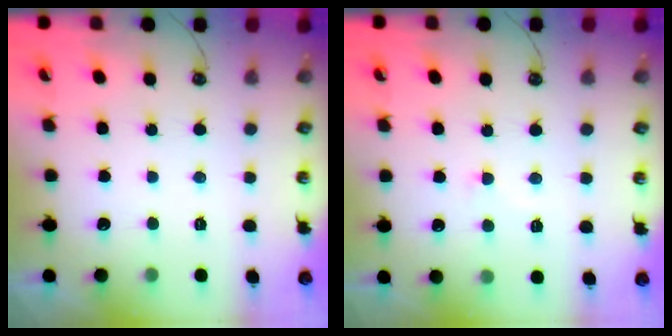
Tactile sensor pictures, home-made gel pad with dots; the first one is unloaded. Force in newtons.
{"total": 2.6, "press": 2.6, "slide": 0.7}